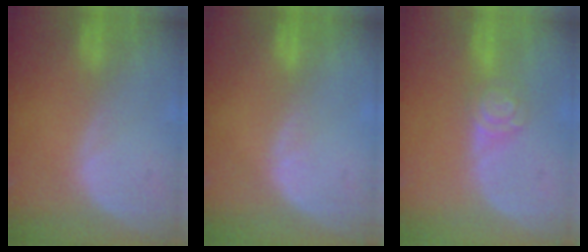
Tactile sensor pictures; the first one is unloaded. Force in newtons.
{"total": 1.5, "press": 1.0, "slide": 1.1}
{"total": 4.3, "press": 3.9, "slide": 1.7}